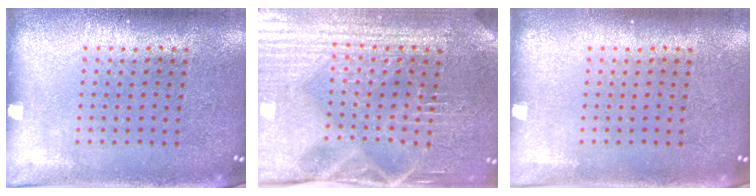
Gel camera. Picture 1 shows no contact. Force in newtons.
{"total": 4.3, "press": 4.2, "slide": 1.0}
{"total": 0.0}